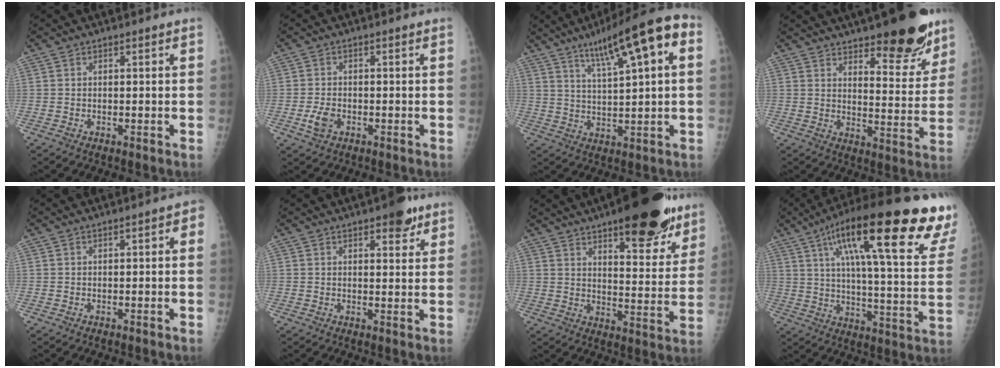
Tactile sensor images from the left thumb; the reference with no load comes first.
{"total": 3.3, "force": [-1.3, 2.2, 2.1], "torque": [-0.042, 0.002, -0.025]}
{"total": 15.2, "force": [6.2, 3.1, 13.5], "torque": [-0.197, 0.006, 0.096]}
{"total": 16.0, "force": [11.0, 5.3, 10.3], "torque": [-0.091, -0.071, 0.158]}
{"total": 1.9, "force": [0.1, 0.9, 1.7], "torque": [-0.011, 0.008, -0.007]}
{"total": 5.4, "force": [3.4, 2.3, 3.6], "torque": [-0.026, -0.013, 0.038]}
{"total": 21.3, "force": [13.7, 7.4, 14.5], "torque": [-0.152, -0.057, 0.193]}
{"total": 31.3, "force": [16.8, 6.1, 25.6], "torque": [-0.336, -0.019, 0.247]}